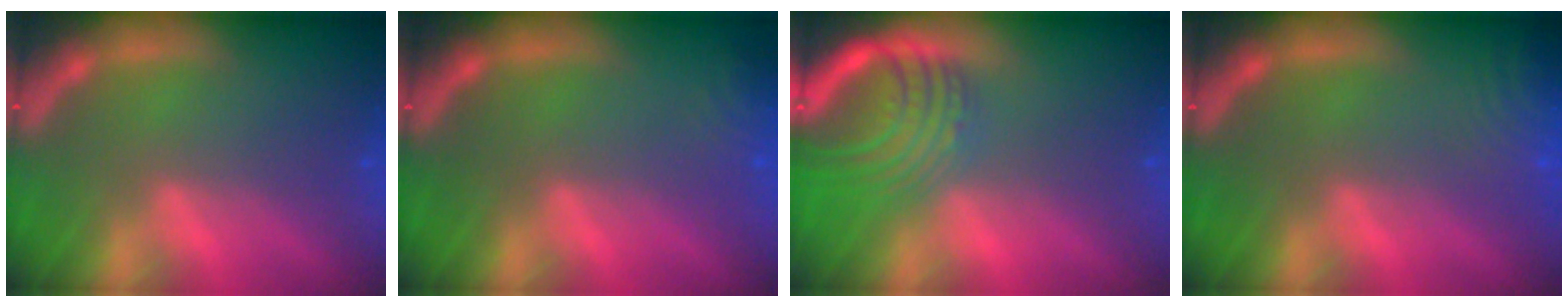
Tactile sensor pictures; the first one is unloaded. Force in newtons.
{"total": 2.4}
{"total": 8.1}
{"total": 6.1}